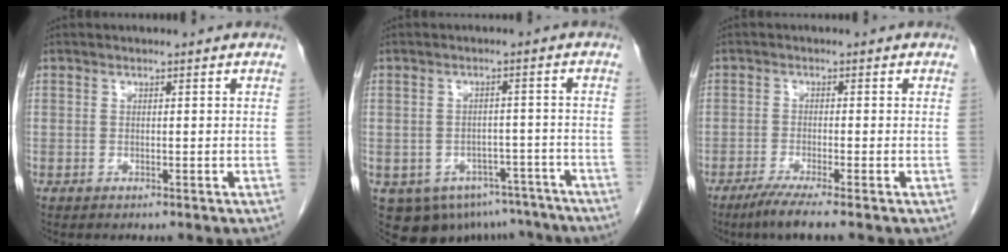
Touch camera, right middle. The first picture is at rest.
{"total": 13.6, "force": [-9.2, 9.0, 4.6], "torque": [-0.081, 0.014, -0.101]}
{"total": 4.4, "force": [-3.2, -0.3, 3.0], "torque": [-0.059, -0.014, -0.059]}